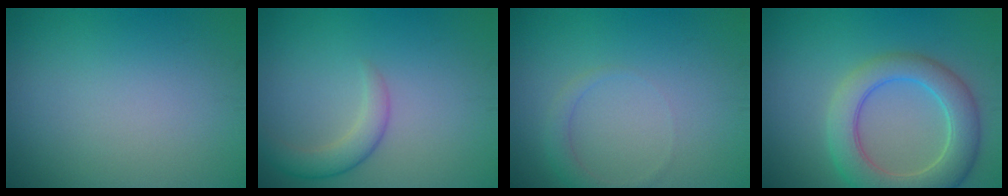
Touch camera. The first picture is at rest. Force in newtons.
{"total": 2.6, "press": 2.6, "slide": 0.1}
{"total": 1.5, "press": 1.5, "slide": 0.1}
{"total": 6.5, "press": 6.5, "slide": 0.7}